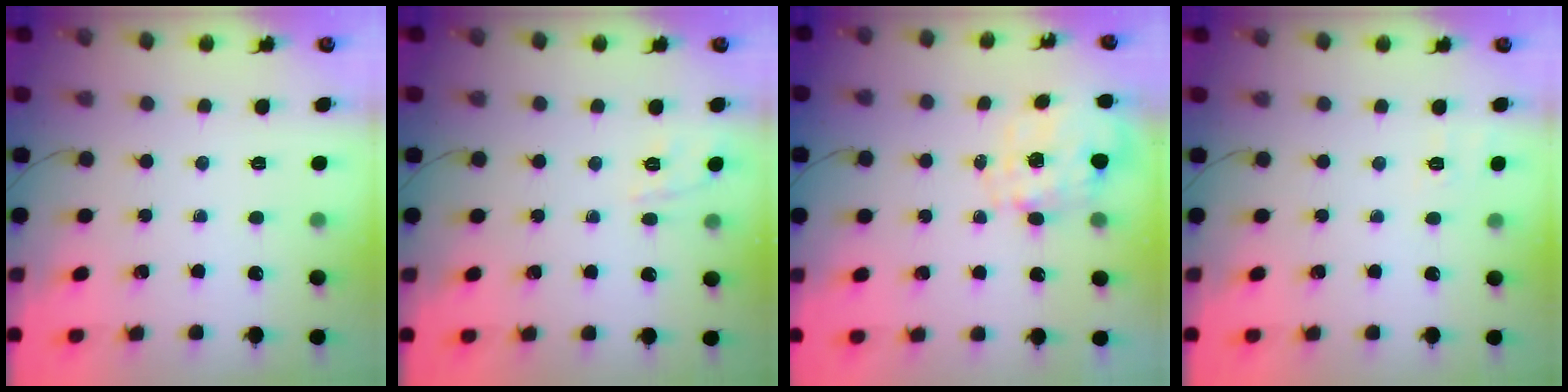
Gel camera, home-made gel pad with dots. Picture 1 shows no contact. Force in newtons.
{"total": 1.7, "press": 0.1, "slide": 1.7}
{"total": 1.3, "press": 1.2, "slide": 0.5}
{"total": 7.0, "press": 6.6, "slide": 2.2}